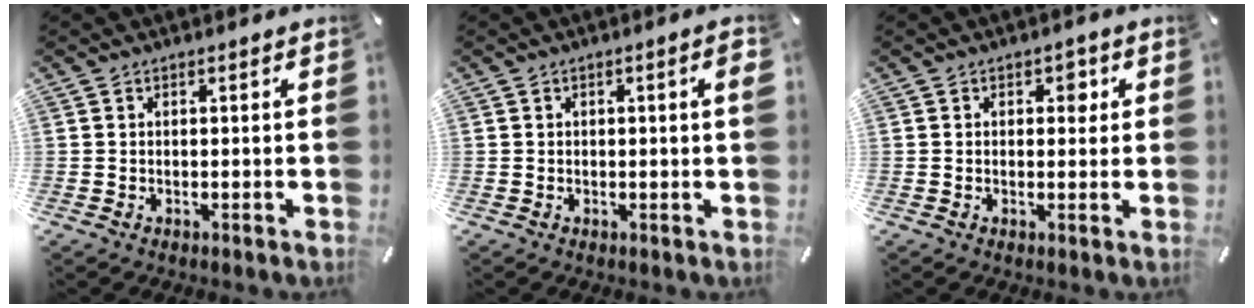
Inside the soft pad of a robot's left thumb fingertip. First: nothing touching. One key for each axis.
{"total": 1.9, "fx": 0.1, "fy": 0.4, "fz": 1.9, "tx": -0.024, "ty": -0.002, "tz": -0.001}
{"total": 3.0, "fx": 0.8, "fy": 2.1, "fz": 1.9, "tx": -0.009, "ty": -0.004, "tz": 0.004}